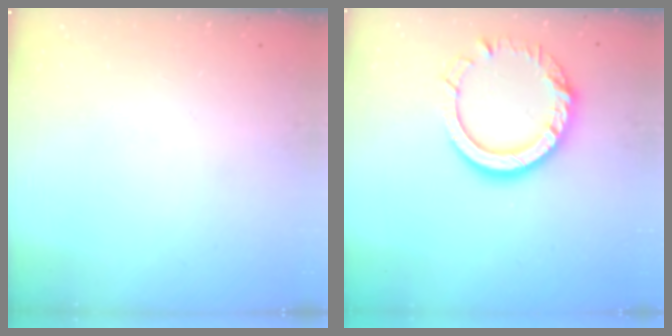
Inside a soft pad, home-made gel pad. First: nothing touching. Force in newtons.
{"total": 14.7, "press": 14.6, "slide": 1.3}